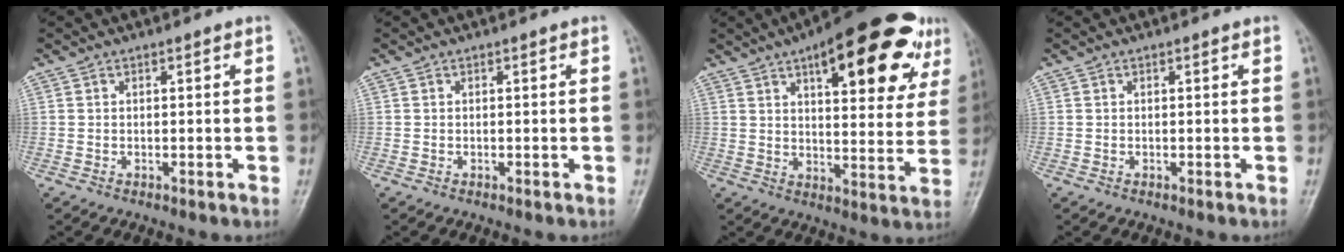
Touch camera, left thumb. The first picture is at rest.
{"total": 0.0}
{"total": 23.8, "force": [11.8, 8.9, 18.7], "torque": [-0.222, -0.016, 0.162]}
{"total": 0.0}